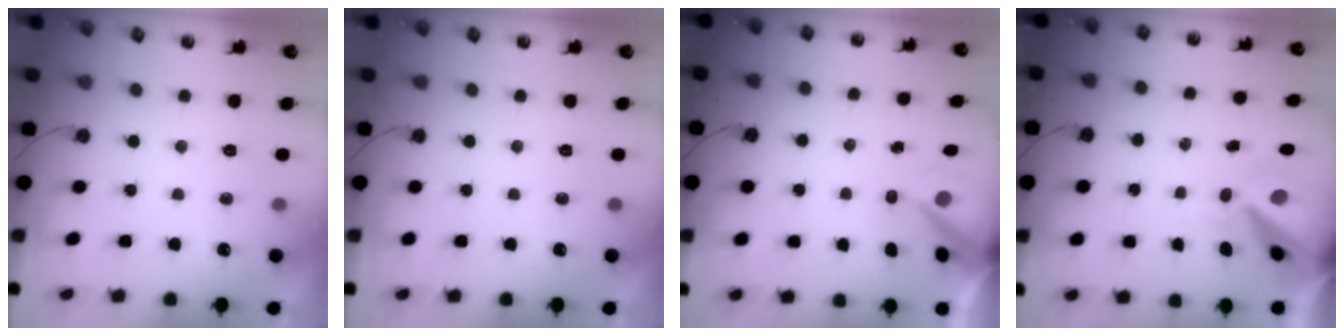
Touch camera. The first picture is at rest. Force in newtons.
{"total": 0.0}
{"total": 6.7, "press": 6.6, "slide": 0.8}
{"total": 12.4, "press": 12.3, "slide": 1.4}